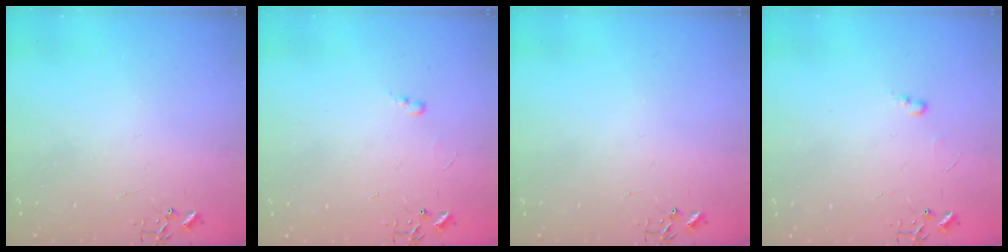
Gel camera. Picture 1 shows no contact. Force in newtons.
{"total": 3.5, "press": 3.5, "slide": 0.5}
{"total": 0.0}
{"total": 4.4, "press": 4.4, "slide": 0.6}